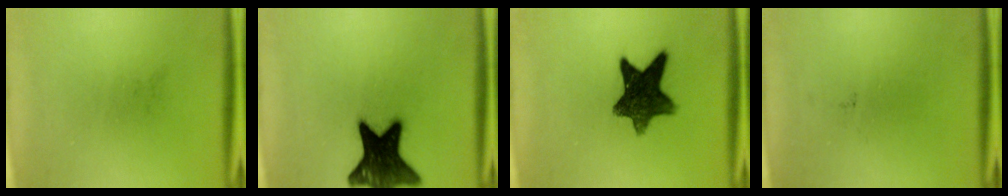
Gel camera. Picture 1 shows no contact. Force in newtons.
{"total": 18.2}
{"total": 11.2}
{"total": 0.0}